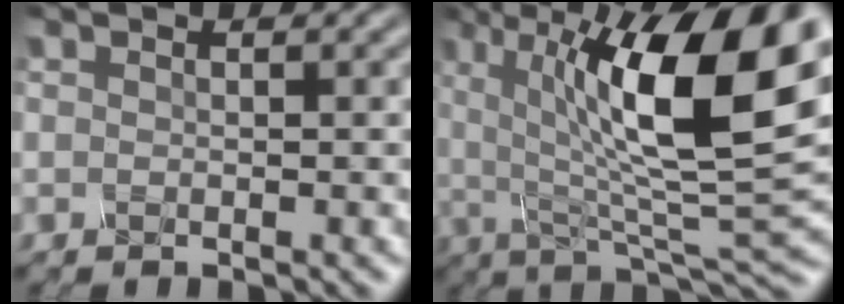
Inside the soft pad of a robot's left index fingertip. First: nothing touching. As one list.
[{"total": 15.1, "force": [3.5, 4.9, 13.9], "torque": [-0.209, -0.001, 0.049]}]